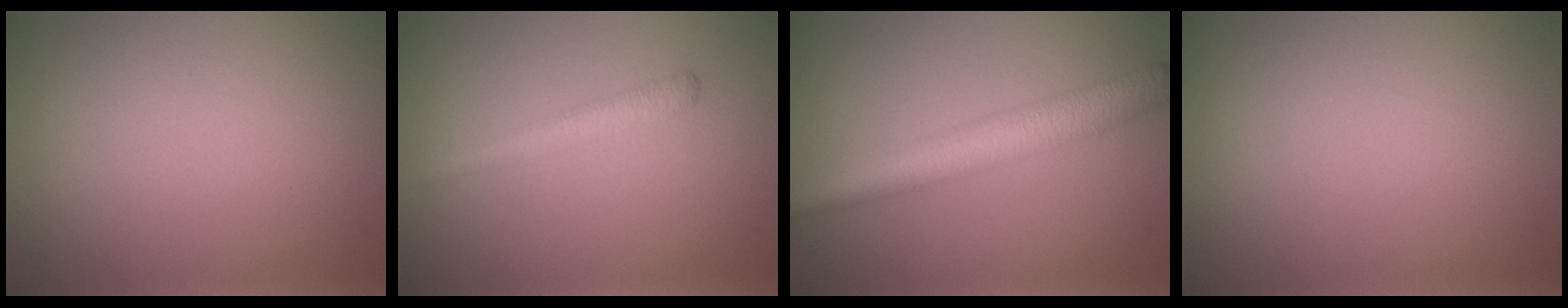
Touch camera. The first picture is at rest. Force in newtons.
{"total": 2.0, "press": 2.0, "slide": 0.0}
{"total": 5.0, "press": 5.0, "slide": 0.1}
{"total": 0.0}